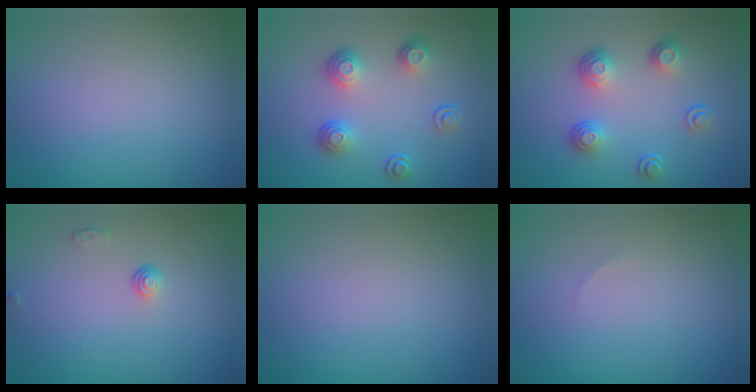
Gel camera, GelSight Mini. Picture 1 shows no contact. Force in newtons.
{"total": 3.6, "press": 2.6, "slide": 2.4}
{"total": 3.6, "press": 2.6, "slide": 2.4}
{"total": 1.0, "press": 0.7, "slide": 0.8}
{"total": 0.0}
{"total": 0.6, "press": 0.6, "slide": 0.1}